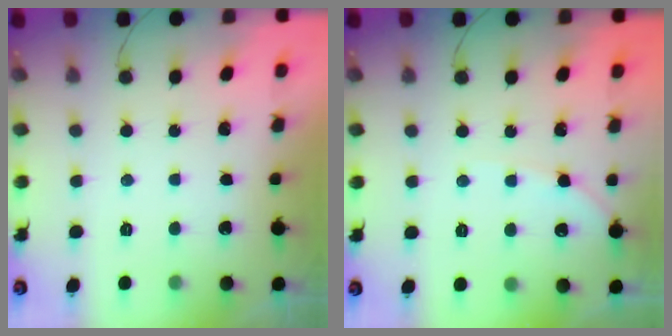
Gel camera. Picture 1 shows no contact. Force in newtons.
{"total": 6.7, "press": 6.6, "slide": 0.9}